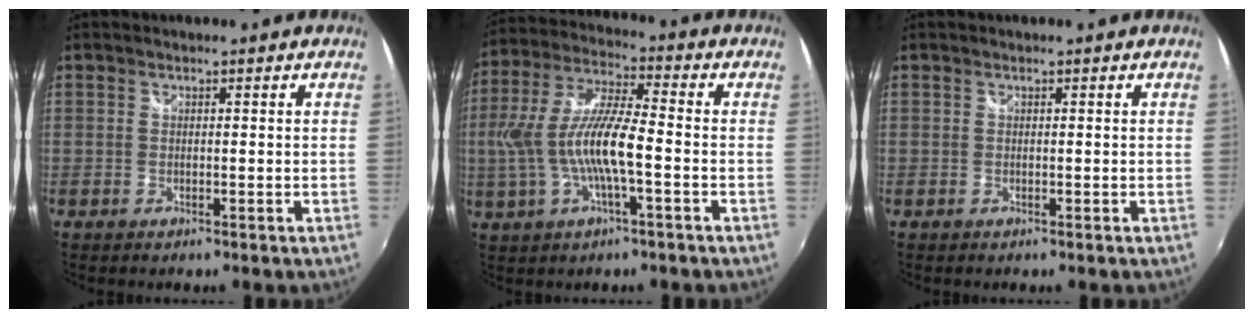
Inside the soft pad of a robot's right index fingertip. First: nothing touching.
{"total": 13.3, "force": [-2.5, 2.7, 12.8], "torque": [-0.253, -0.001, -0.041]}
{"total": 0.0}